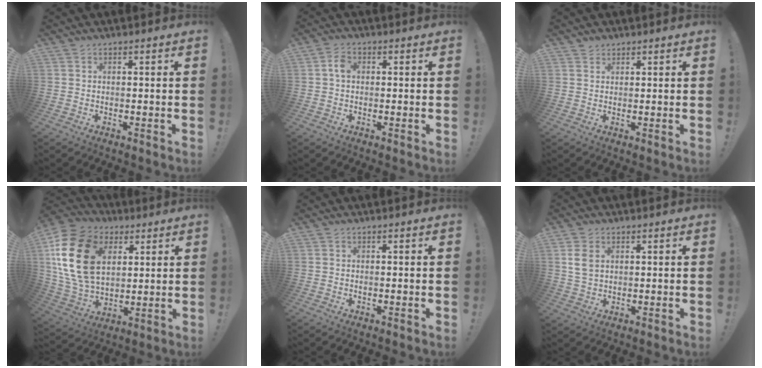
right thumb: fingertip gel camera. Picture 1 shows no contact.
{"total": 3.1, "force": [0.3, 2.0, 2.4], "torque": [-0.043, 0.009, 0.003]}
{"total": 1.5, "force": [1.2, 0.9, 0.2], "torque": [-0.005, -0.005, 0.023]}
{"total": 22.5, "force": [6.4, 15.8, 14.8], "torque": [-0.283, -0.015, 0.121]}
{"total": 0.0}
{"total": 5.1, "force": [1.7, 3.3, 3.5], "torque": [-0.064, -0.002, 0.031]}